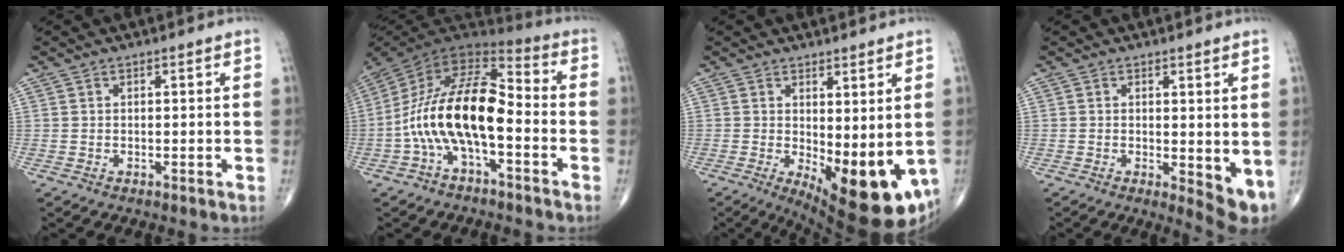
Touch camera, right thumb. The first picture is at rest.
{"total": 17.7, "force": [-3.8, 7.8, 15.4], "torque": [-0.281, 0.061, -0.078]}
{"total": 14.3, "force": [-2.0, 5.4, 13.1], "torque": [-0.173, -0.032, -0.010]}
{"total": 6.0, "force": [0.0, 2.1, 5.6], "torque": [-0.069, -0.016, 0.004]}